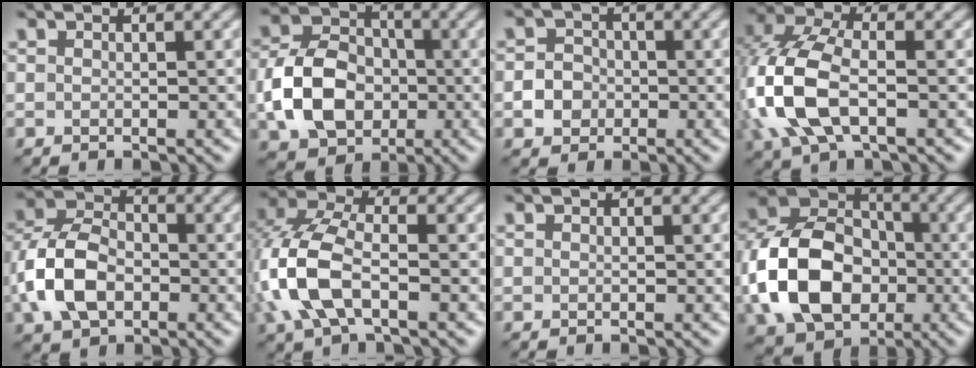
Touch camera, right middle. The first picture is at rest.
{"total": 8.2, "force": [-1.8, 6.2, 5.0], "torque": [-0.101, 0.004, -0.044]}
{"total": 2.5, "force": [-0.8, 2.2, 0.9], "torque": [-0.007, -0.001, -0.020]}
{"total": 8.4, "force": [-2.2, 4.7, 6.6], "torque": [-0.170, 0.003, -0.054]}
{"total": 7.5, "force": [-1.9, 5.2, 5.1], "torque": [-0.116, 0.005, -0.048]}
{"total": 7.6, "force": [-2.2, 4.1, 6.0], "torque": [-0.157, 0.004, -0.054]}
{"total": 0.0}
{"total": 12.6, "force": [-2.7, 9.4, 7.9], "torque": [-0.167, 0.006, -0.063]}